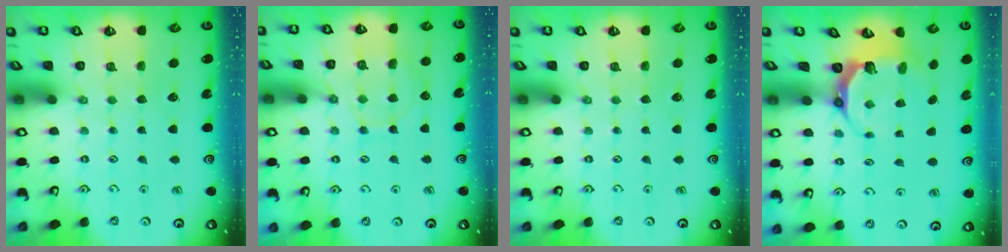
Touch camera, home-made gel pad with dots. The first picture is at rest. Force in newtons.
{"total": 8.8, "press": 8.8, "slide": 0.9}
{"total": 0.0}
{"total": 7.2, "press": 6.0, "slide": 4.1}